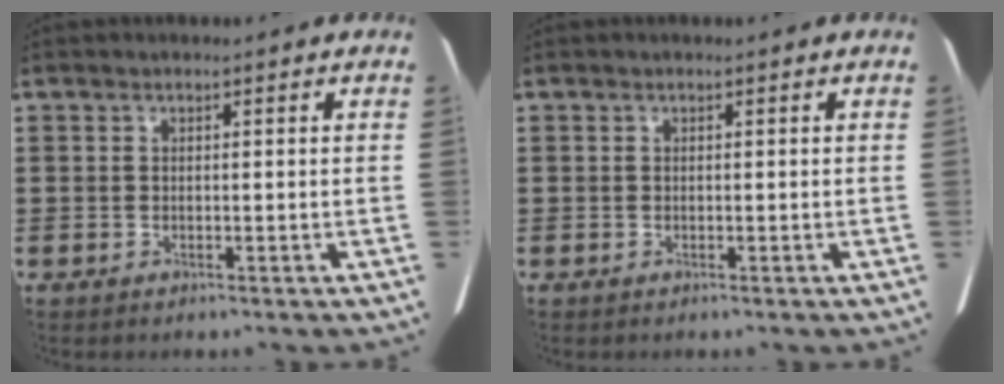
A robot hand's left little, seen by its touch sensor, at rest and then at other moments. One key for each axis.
{"total": 0.0}